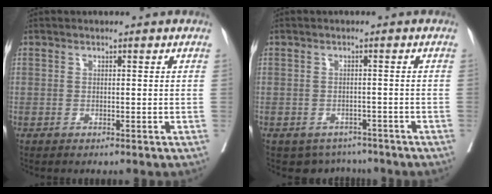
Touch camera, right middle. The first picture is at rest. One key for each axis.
{"total": 4.3, "fx": -3.5, "fy": 2.5, "fz": 0.1, "tx": 0.009, "ty": 0.008, "tz": -0.045}